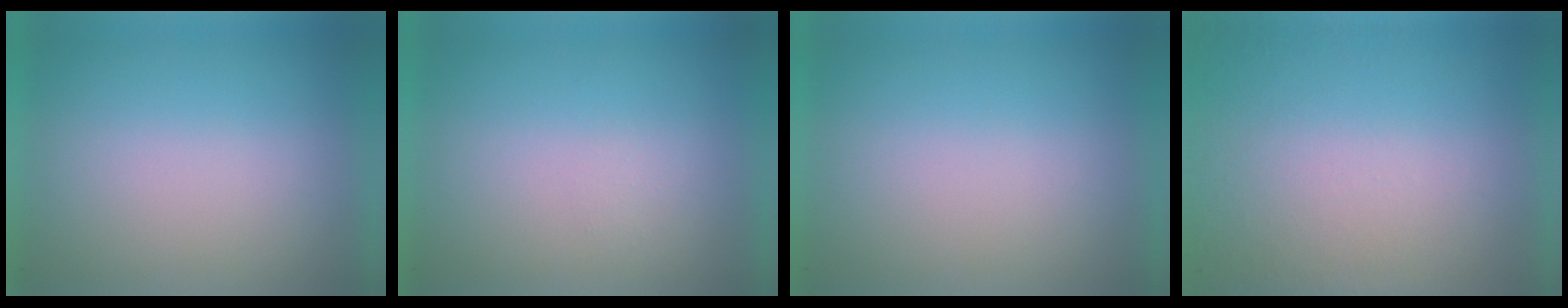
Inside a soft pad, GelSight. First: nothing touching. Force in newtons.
{"total": 1.2}
{"total": 0.0}
{"total": 9.5}